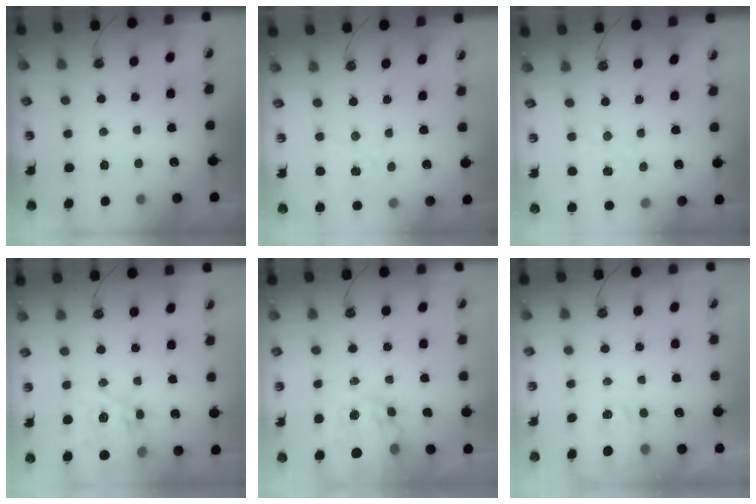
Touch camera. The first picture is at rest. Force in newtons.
{"total": 1.3, "press": 1.3, "slide": 0.2}
{"total": 1.3, "press": 1.3, "slide": 0.2}
{"total": 14.7, "press": 14.6, "slide": 1.5}
{"total": 13.7, "press": 13.6, "slide": 1.4}
{"total": 2.5, "press": 2.4, "slide": 0.4}